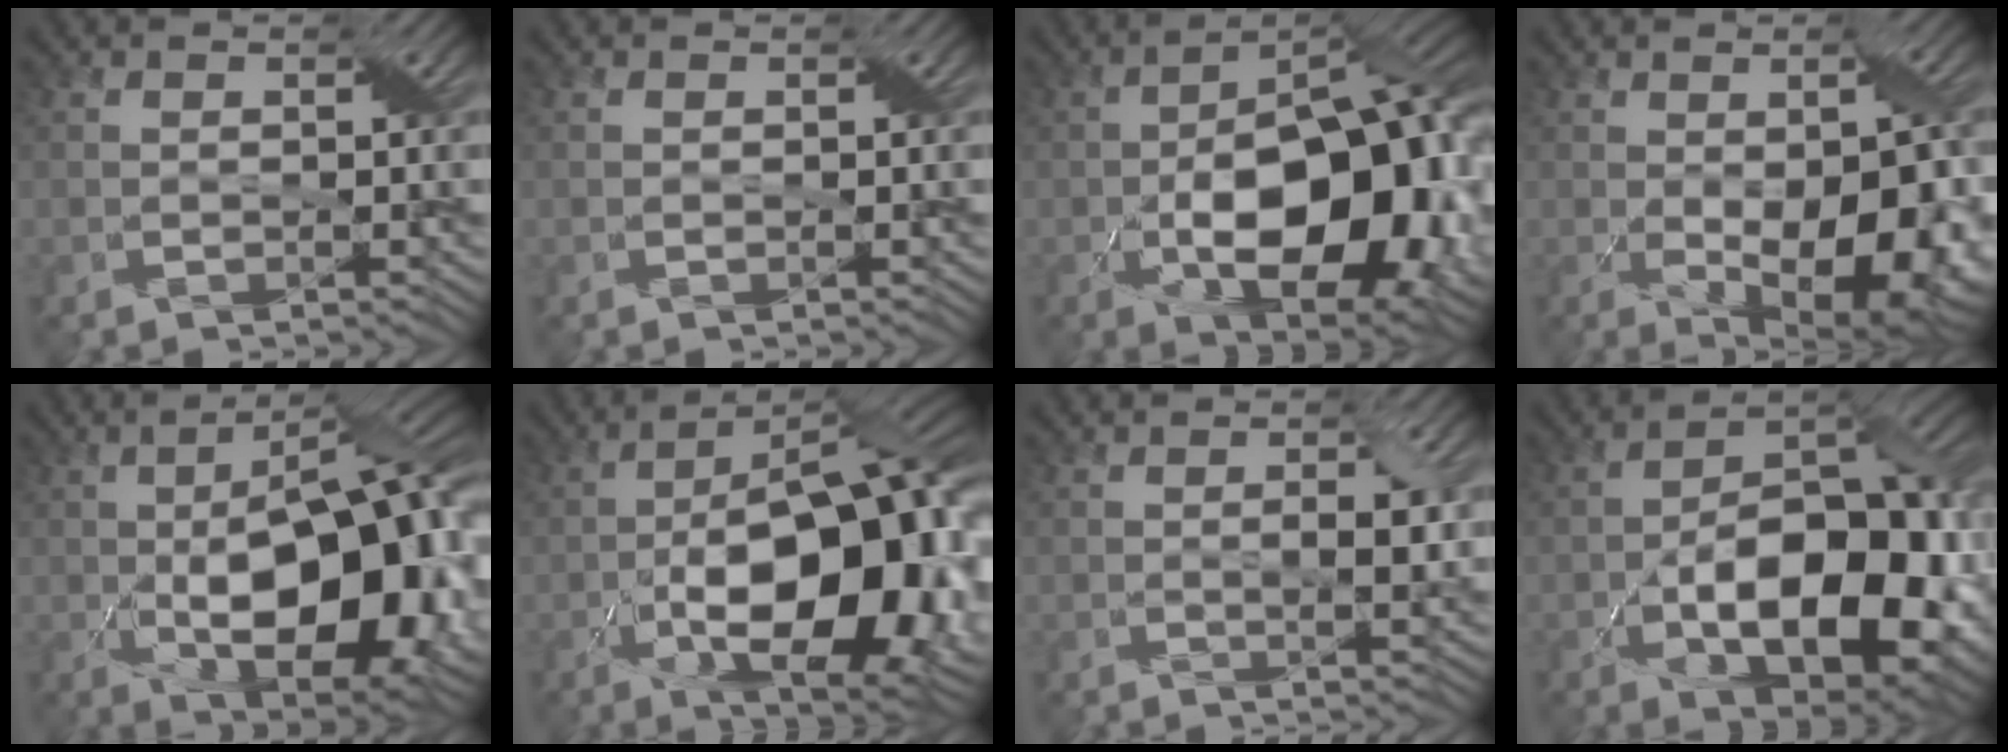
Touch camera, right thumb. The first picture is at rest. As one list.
[{"total": 0.0}, {"total": 18.1, "force": [-4.3, 9.2, 15.0], "torque": [-0.218, -0.020, -0.059]}, {"total": 12.8, "force": [-3.0, 6.6, 10.5], "torque": [-0.148, -0.043, -0.018]}, {"total": 18.1, "force": [-2.7, 8.5, 15.7], "torque": [-0.219, -0.011, -0.037]}, {"total": 19.7, "force": [-5.2, 9.0, 16.8], "torque": [-0.239, -0.005, -0.080]}, {"total": 2.6, "force": [0.1, 0.9, 2.5], "torque": [-0.042, 0.000, 0.005]}, {"total": 16.1, "force": [-4.7, 8.2, 13.0], "torque": [-0.178, -0.016, -0.074]}]